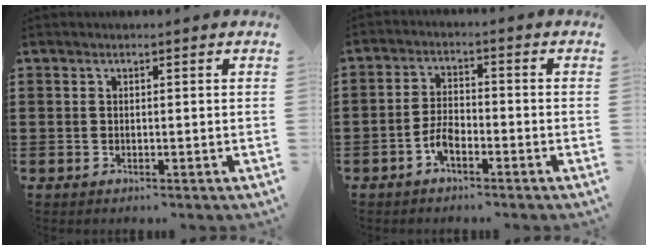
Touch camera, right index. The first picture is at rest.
{"total": 4.0, "force": [-2.3, 1.7, 2.8], "torque": [-0.070, 0.000, -0.050]}